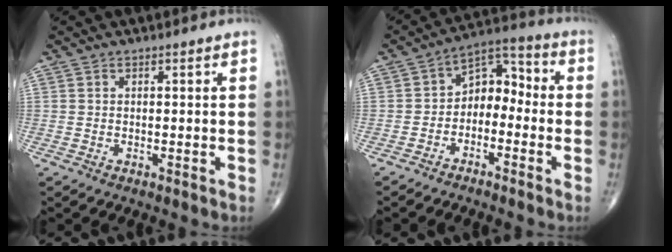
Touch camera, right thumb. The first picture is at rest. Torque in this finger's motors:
{"motor_torque": [-0.04, -0.01, 0.48, -0.04, 0.05]}